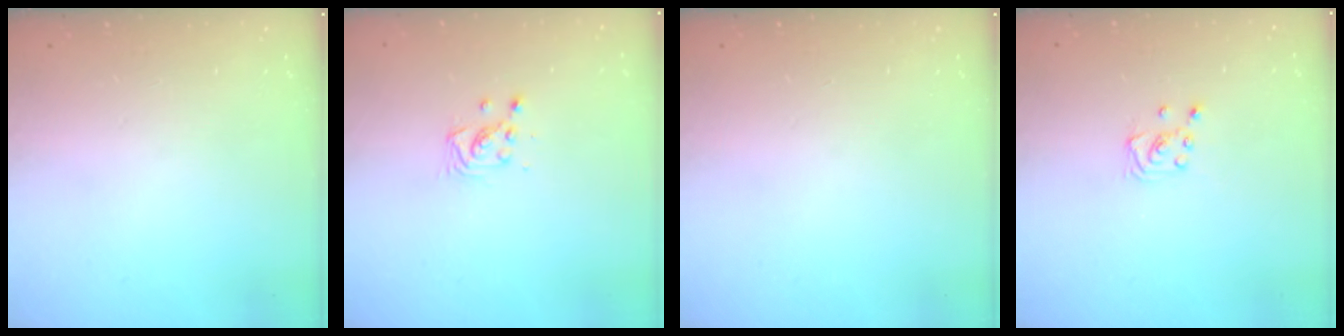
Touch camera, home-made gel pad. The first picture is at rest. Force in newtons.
{"total": 3.8, "press": 3.8, "slide": 0.5}
{"total": 0.0}
{"total": 3.7, "press": 3.6, "slide": 0.4}